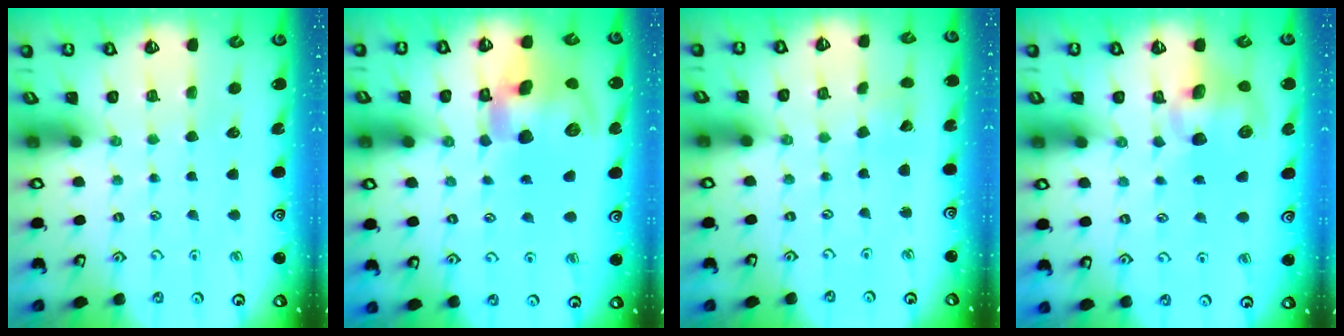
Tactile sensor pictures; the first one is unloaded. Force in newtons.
{"total": 16.8, "press": 16.6, "slide": 2.8}
{"total": 2.7, "press": 2.6, "slide": 0.4}
{"total": 9.7, "press": 9.6, "slide": 1.3}